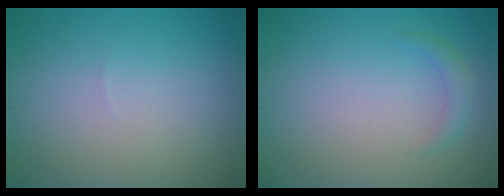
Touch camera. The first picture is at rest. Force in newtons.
{"total": 1.3, "press": 1.3, "slide": 0.1}